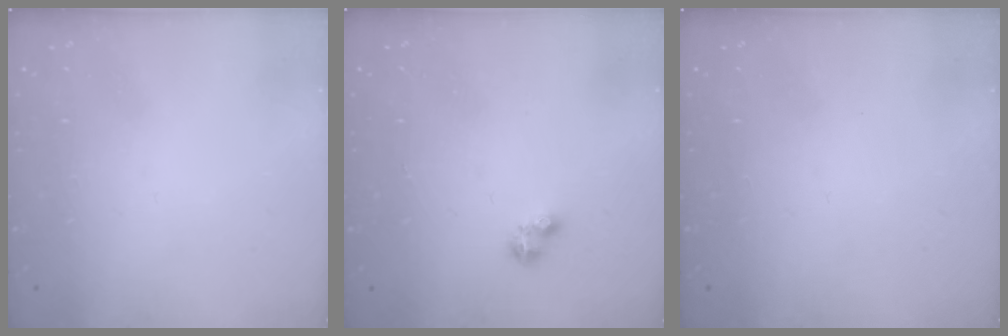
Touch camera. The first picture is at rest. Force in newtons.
{"total": 2.8, "press": 2.8, "slide": 0.4}
{"total": 0.0}